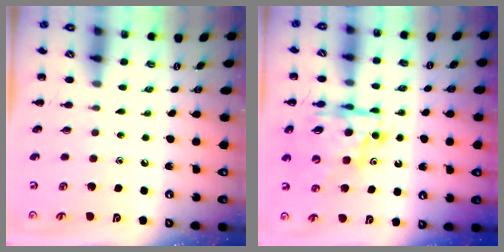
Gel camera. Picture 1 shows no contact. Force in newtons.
{"total": 12.3, "press": 11.7, "slide": 3.6}